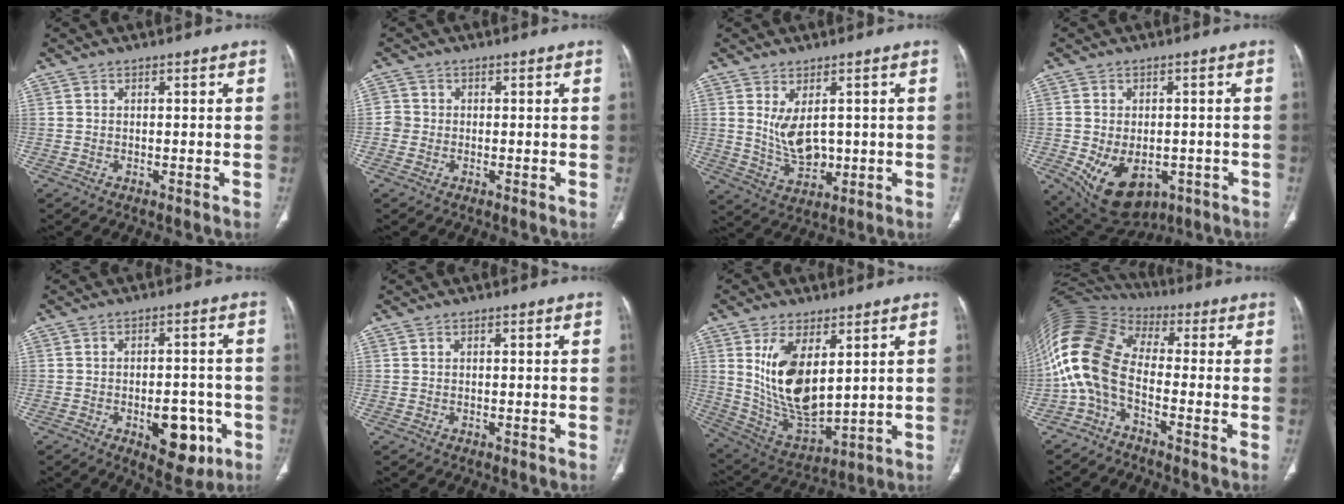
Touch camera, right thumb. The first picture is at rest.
{"total": 2.1, "force": [-0.4, 2.1, 0.3], "torque": [0.007, 0.008, -0.013]}
{"total": 7.1, "force": [1.3, 4.1, 5.6], "torque": [-0.090, -0.015, 0.041]}
{"total": 13.2, "force": [-4.6, 8.8, 8.6], "torque": [-0.135, 0.001, -0.048]}
{"total": 9.9, "force": [-3.8, 5.4, 7.4], "torque": [-0.069, 0.015, -0.042]}
{"total": 0.0}
{"total": 15.3, "force": [4.4, 7.5, 12.6], "torque": [-0.223, -0.028, 0.107]}
{"total": 13.3, "force": [-2.9, 7.4, 10.6], "torque": [-0.230, 0.063, -0.074]}